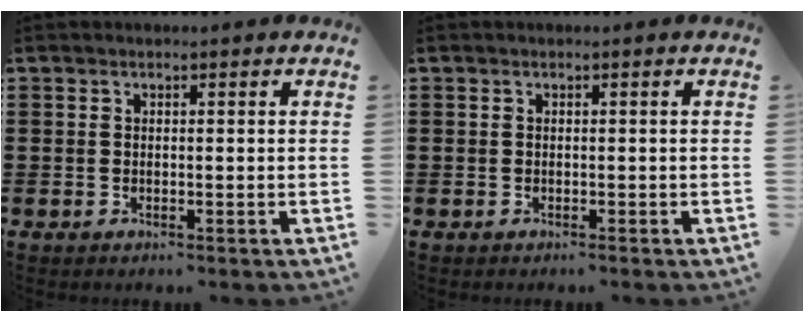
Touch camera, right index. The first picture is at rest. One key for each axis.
{"total": 0.0}